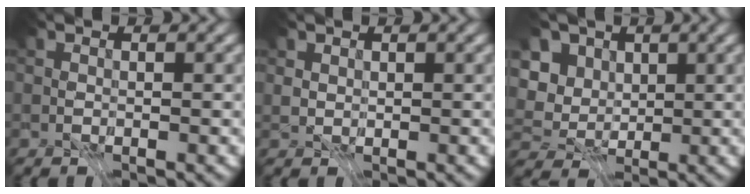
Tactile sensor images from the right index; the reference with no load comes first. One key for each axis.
{"total": 1.0, "fx": 1.0, "fy": 0.4, "fz": 0.0, "tx": -0.016, "ty": -0.009, "tz": 0.025}
{"total": 5.6, "fx": 1.3, "fy": 4.6, "fz": 2.9, "tx": -0.072, "ty": 0.002, "tz": 0.020}